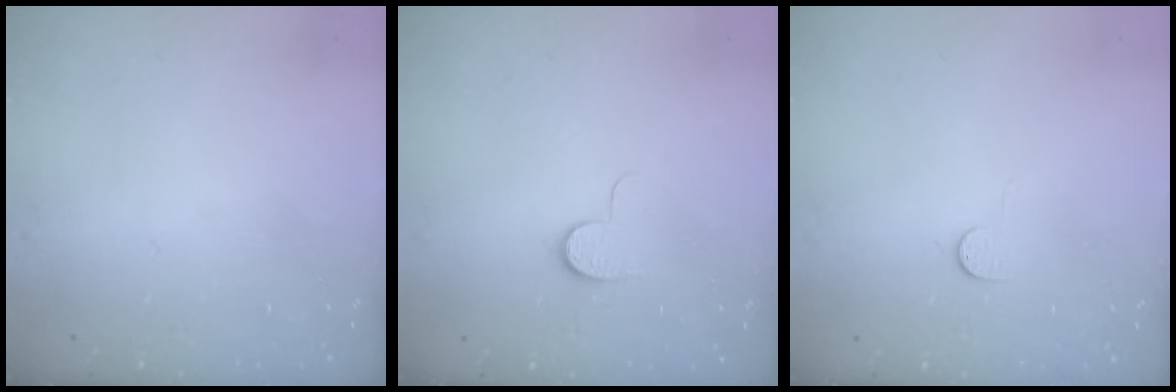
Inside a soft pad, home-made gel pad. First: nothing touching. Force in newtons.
{"total": 5.3, "press": 5.3, "slide": 0.5}
{"total": 4.9, "press": 4.9, "slide": 0.5}